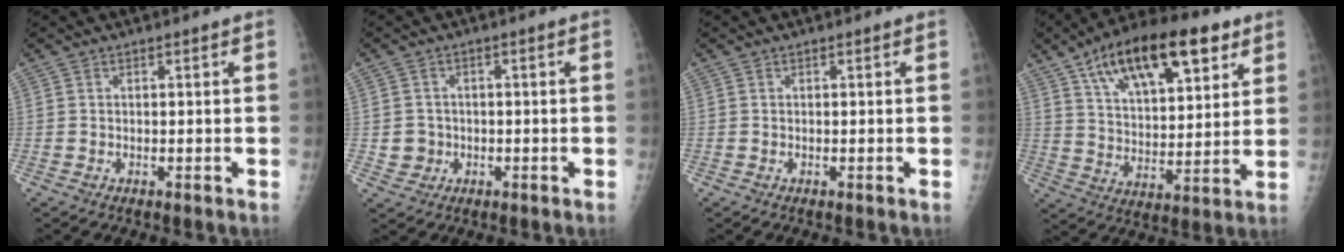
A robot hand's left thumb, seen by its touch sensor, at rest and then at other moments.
{"total": 3.3, "force": [-0.7, 3.2, 0.4], "torque": [0.010, 0.006, -0.008]}
{"total": 0.0}
{"total": 21.7, "force": [11.6, 9.6, 15.6], "torque": [-0.225, -0.022, 0.193]}